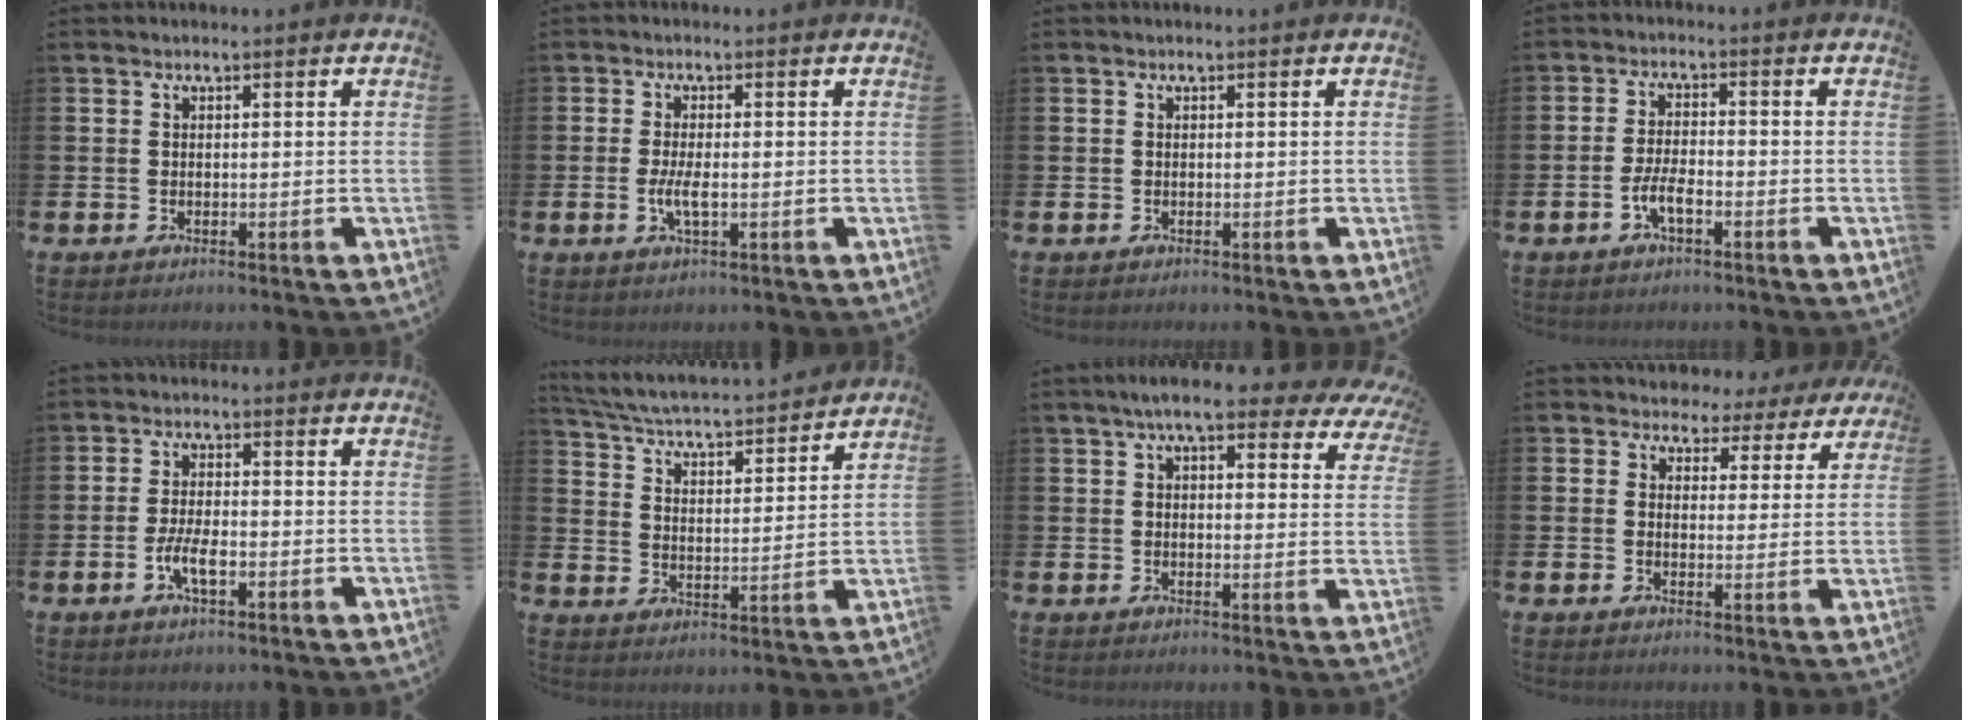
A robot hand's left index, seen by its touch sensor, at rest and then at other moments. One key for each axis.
{"total": 3.0, "fx": -0.5, "fy": 0.9, "fz": 2.8, "tx": -0.055, "ty": -0.003, "tz": -0.013}
{"total": 0.0}
{"total": 3.5, "fx": -1.6, "fy": 1.1, "fz": 2.9, "tx": -0.069, "ty": 0.003, "tz": -0.031}
{"total": 4.0, "fx": -1.3, "fy": 1.5, "fz": 3.5, "tx": -0.065, "ty": 0.002, "tz": -0.025}
{"total": 4.9, "fx": 4.8, "fy": 0.3, "fz": 1.1, "tx": -0.051, "ty": -0.045, "tz": 0.077}
{"total": 6.8, "fx": 5.5, "fy": 1.6, "fz": 3.7, "tx": -0.066, "ty": -0.017, "tz": 0.095}
{"total": 3.3, "fx": 2.6, "fy": 2.1, "fz": -0.1, "tx": -0.004, "ty": -0.021, "tz": 0.039}